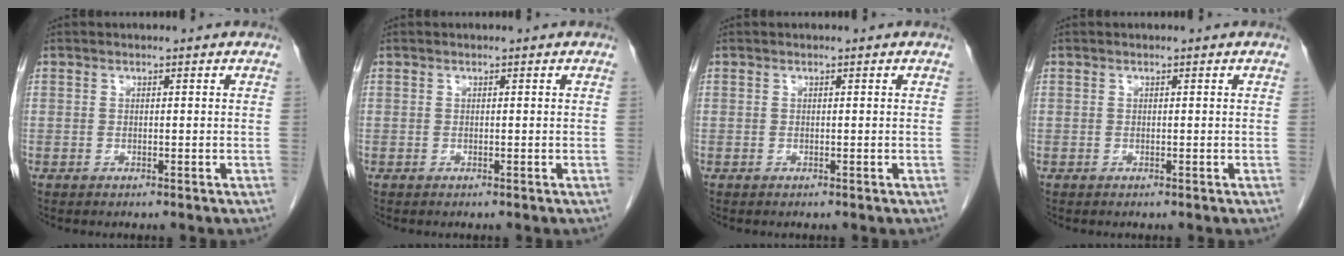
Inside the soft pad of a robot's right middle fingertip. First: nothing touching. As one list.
[{"total": 0.0}, {"total": 0.0}, {"total": 0.0}]